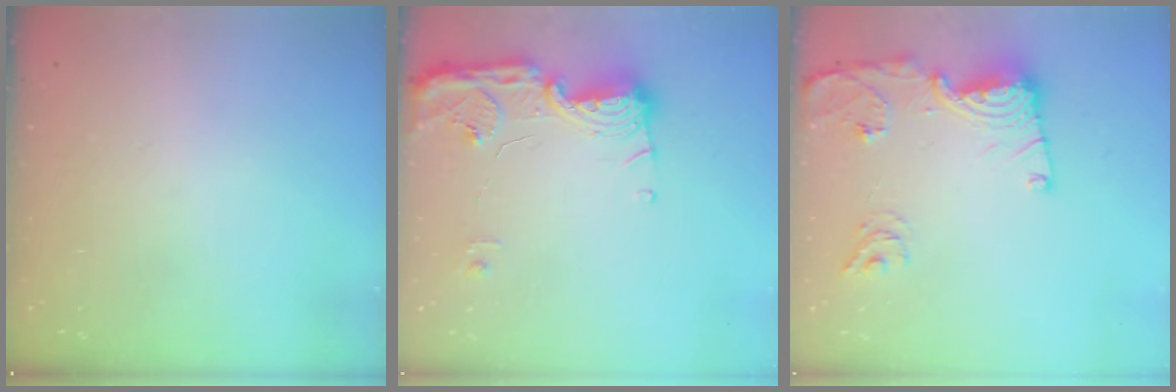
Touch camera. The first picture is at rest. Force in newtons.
{"total": 15.0, "press": 14.9, "slide": 0.8}
{"total": 14.6, "press": 14.6, "slide": 1.0}